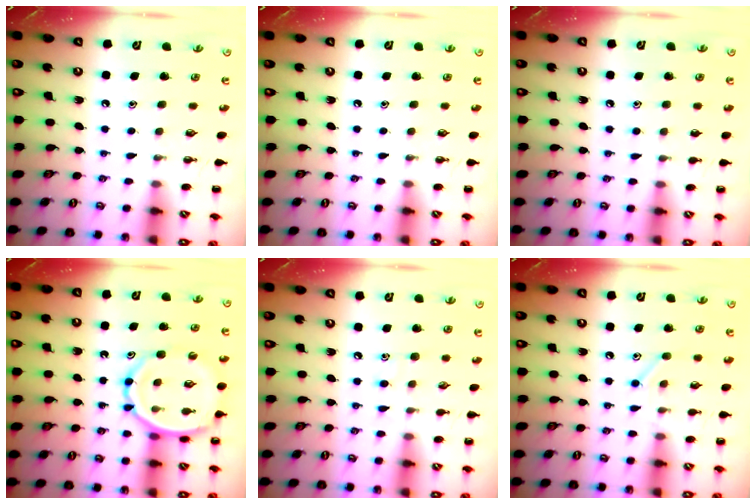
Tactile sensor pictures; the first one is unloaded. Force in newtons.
{"total": 0.0}
{"total": 2.9, "press": 2.6, "slide": 1.2}
{"total": 10.8, "press": 10.4, "slide": 2.8}
{"total": 5.0, "press": 4.8, "slide": 1.3}
{"total": 7.5, "press": 7.4, "slide": 1.4}